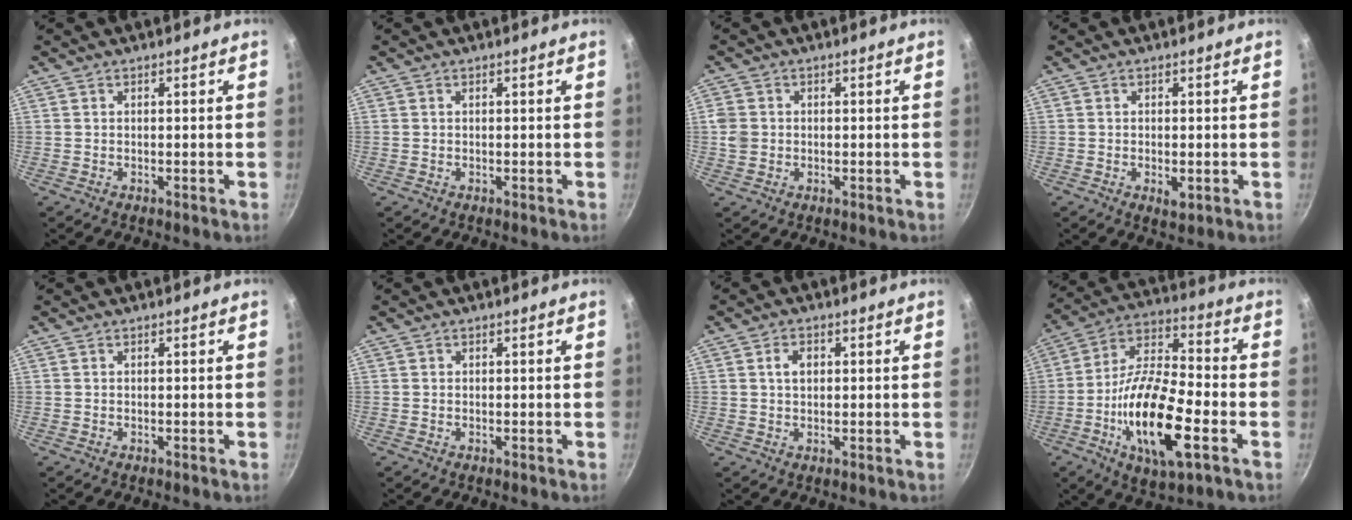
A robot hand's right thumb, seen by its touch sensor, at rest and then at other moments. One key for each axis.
{"total": 0.0}
{"total": 3.3, "fx": -0.1, "fy": 2.9, "fz": 1.4, "tx": -0.020, "ty": 0.004, "tz": -0.003}
{"total": 2.6, "fx": -0.6, "fy": 1.3, "fz": 2.2, "tx": -0.036, "ty": -0.007, "tz": -0.007}
{"total": 0.0}
{"total": 0.0}
{"total": 2.9, "fx": 0.6, "fy": 2.0, "fz": 2.0, "tx": -0.022, "ty": 0.003, "tz": 0.010}
{"total": 20.2, "fx": -6.1, "fy": 7.6, "fz": 17.7, "tx": -0.323, "ty": 0.025, "tz": -0.119}